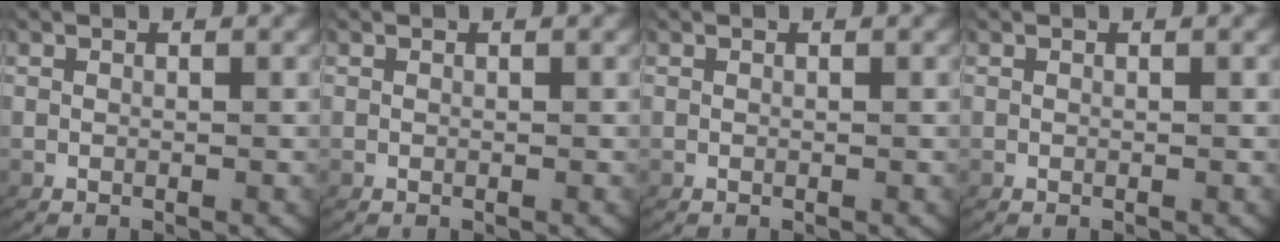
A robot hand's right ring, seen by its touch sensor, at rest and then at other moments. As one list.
[{"total": 0.0}, {"total": 0.0}, {"total": 0.0}]